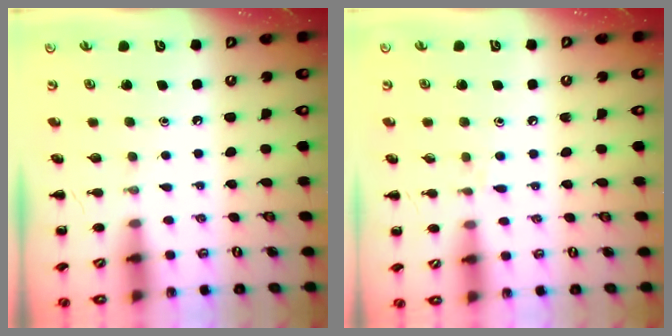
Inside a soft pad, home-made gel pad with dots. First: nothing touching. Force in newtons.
{"total": 5.6, "press": 5.2, "slide": 2.1}